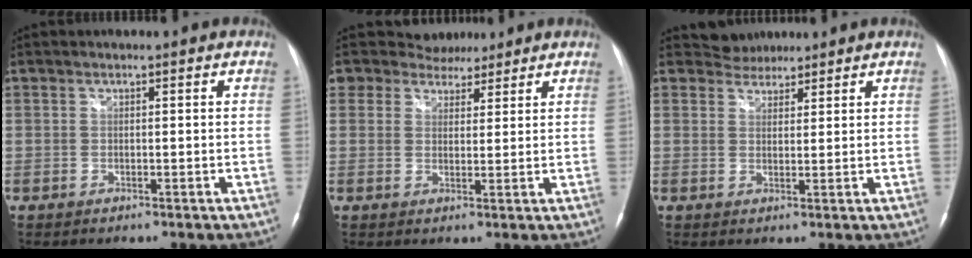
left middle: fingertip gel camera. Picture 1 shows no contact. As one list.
[{"total": 5.6, "force": [4.9, 2.8, 0.3], "torque": [-0.004, 0.011, 0.073]}, {"total": 3.0, "force": [2.7, 1.2, -0.5], "torque": [0.007, 0.008, 0.046]}]